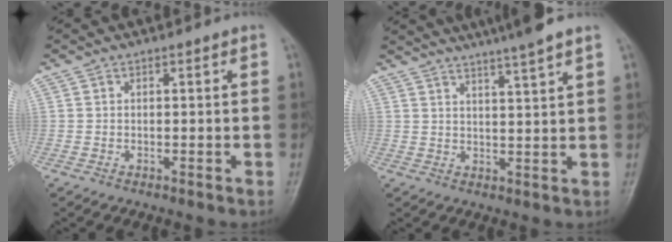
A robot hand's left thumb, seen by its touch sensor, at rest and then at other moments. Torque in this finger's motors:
{"motor_torque": [1.92, -1.11, 1.28, -1.49, 0.23]}